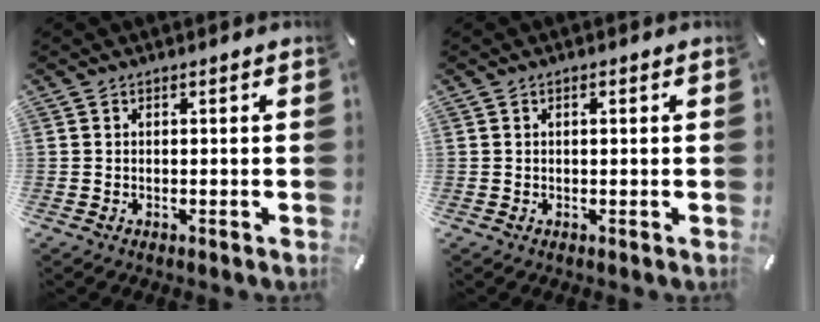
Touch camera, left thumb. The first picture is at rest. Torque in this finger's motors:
{"motor_torque": [-0.44, -0.46, -0.01, 0.03, -0.02]}